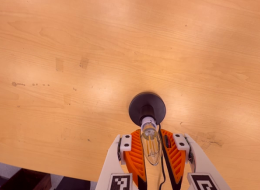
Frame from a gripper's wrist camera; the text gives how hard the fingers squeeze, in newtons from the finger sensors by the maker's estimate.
{"total": 8.9, "left": 8.2, "right": 9.6}